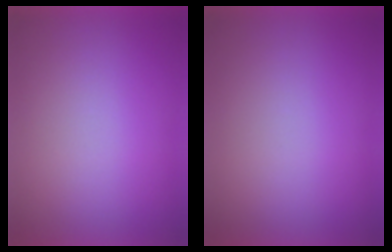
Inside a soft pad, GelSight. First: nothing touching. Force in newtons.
{"total": 0.0}